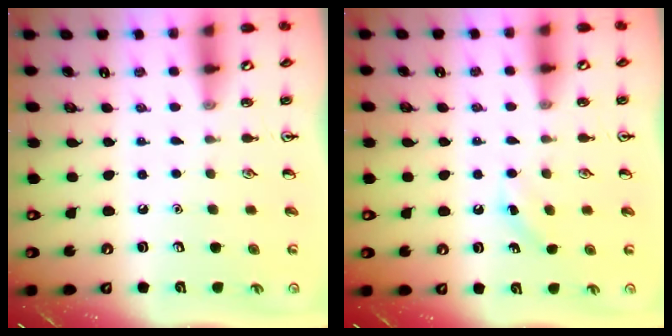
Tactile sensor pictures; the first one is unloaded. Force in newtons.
{"total": 2.8, "press": 2.6, "slide": 0.9}